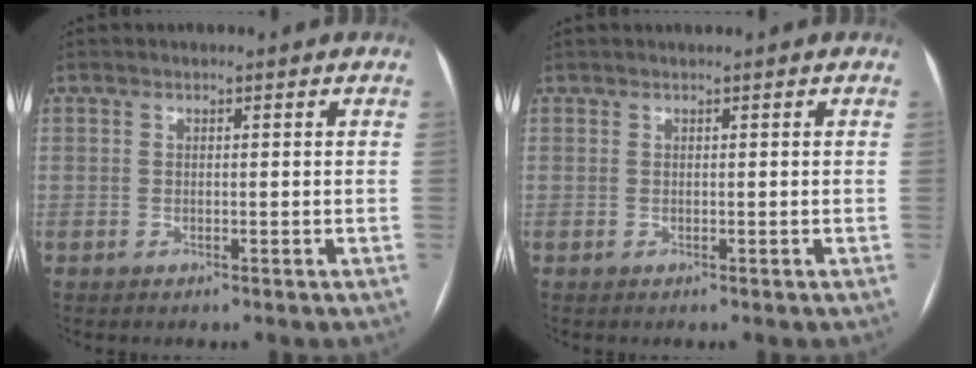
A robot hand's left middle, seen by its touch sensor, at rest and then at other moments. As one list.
[{"total": 0.0}]